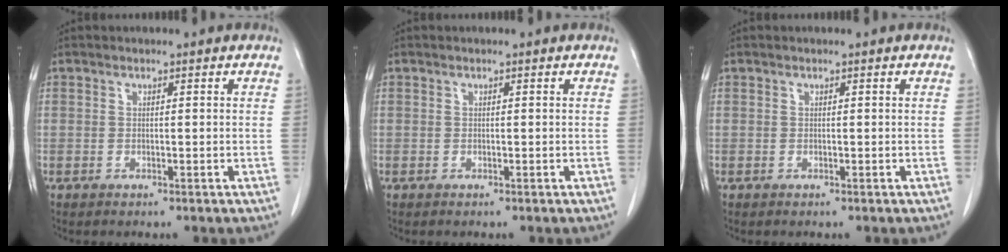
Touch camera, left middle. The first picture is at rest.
{"total": 0.0}
{"total": 0.0}